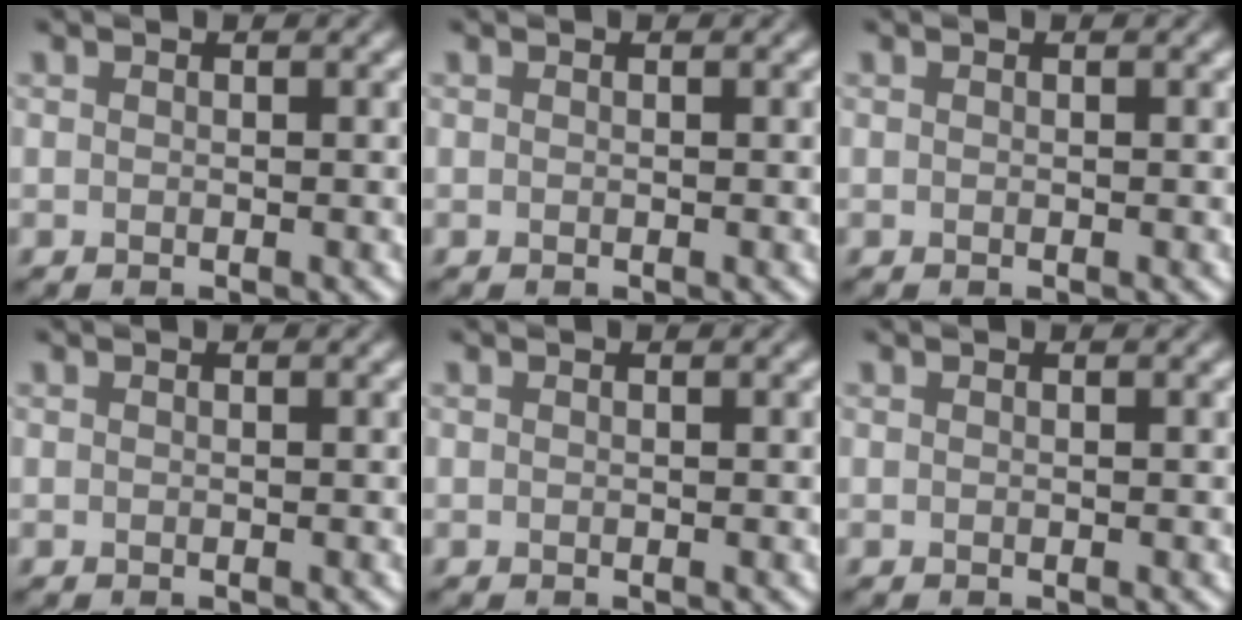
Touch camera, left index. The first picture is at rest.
{"total": 0.0}
{"total": 0.0}
{"total": 0.0}
{"total": 0.0}
{"total": 0.0}